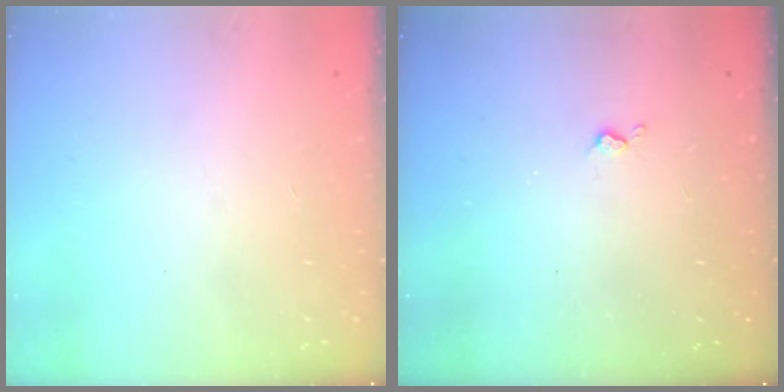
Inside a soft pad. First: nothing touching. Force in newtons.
{"total": 2.2, "press": 2.1, "slide": 0.5}